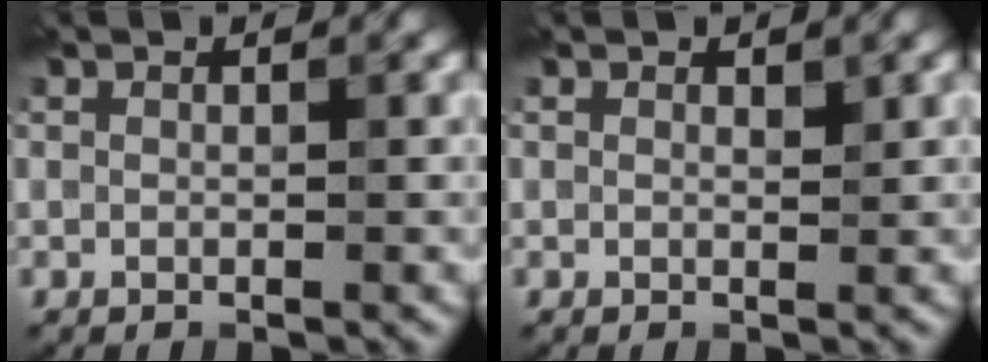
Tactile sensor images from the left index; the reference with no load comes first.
{"total": 0.6, "force": [0.4, 0.2, 0.3], "torque": [-0.002, -0.003, 0.006]}